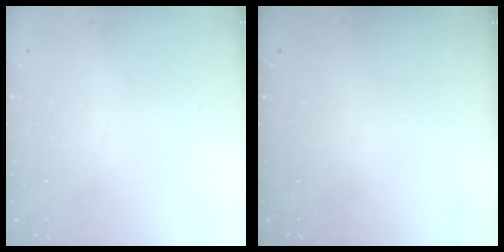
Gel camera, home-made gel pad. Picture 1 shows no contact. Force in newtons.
{"total": 0.0}